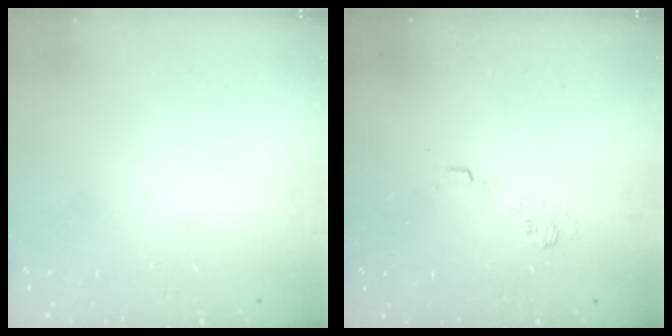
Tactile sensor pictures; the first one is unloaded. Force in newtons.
{"total": 5.2, "press": 5.1, "slide": 0.9}